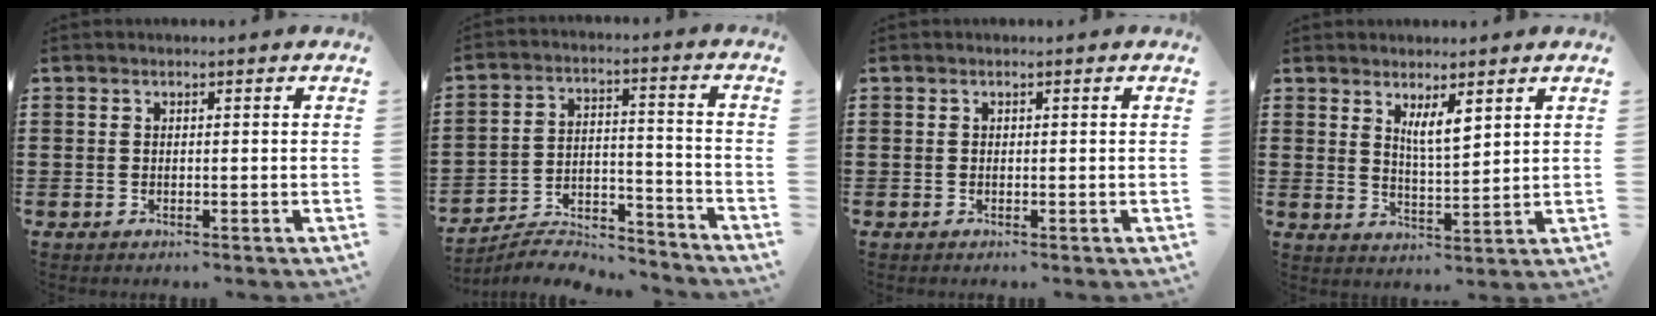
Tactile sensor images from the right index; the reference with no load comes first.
{"total": 6.5, "force": [-6.3, 1.0, 1.4], "torque": [-0.031, 0.008, -0.126]}
{"total": 0.0}
{"total": 4.3, "force": [2.6, 1.1, 3.2], "torque": [-0.069, 0.002, 0.046]}